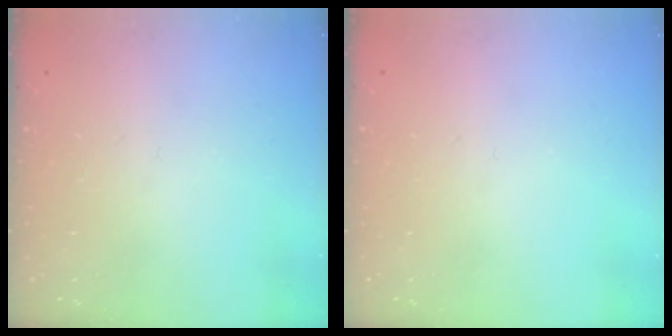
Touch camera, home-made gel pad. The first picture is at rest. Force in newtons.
{"total": 0.0}